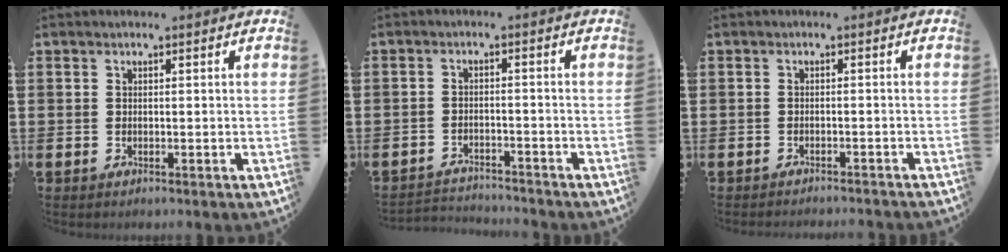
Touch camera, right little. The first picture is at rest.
{"total": 2.4, "force": [-2.4, 0.1, -0.2], "torque": [-0.004, 0.001, -0.052]}
{"total": 0.9, "force": [-0.9, -0.2, 0.0], "torque": [0.000, 0.000, -0.019]}